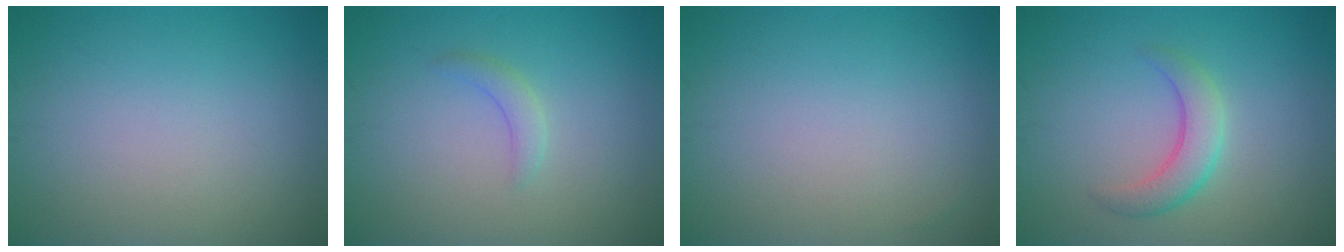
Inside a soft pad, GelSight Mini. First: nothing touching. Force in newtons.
{"total": 1.4, "press": 1.4, "slide": 0.1}
{"total": 0.0}
{"total": 3.1, "press": 3.1, "slide": 0.0}